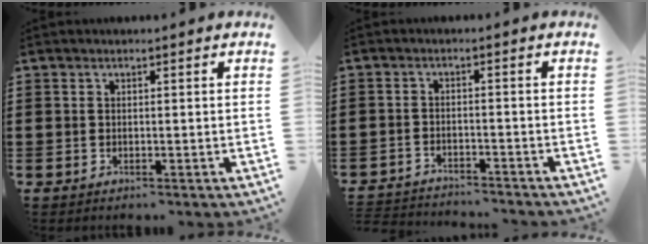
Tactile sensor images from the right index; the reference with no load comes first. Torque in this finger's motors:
{"motor_torque": [-2.14, 0.00, -1.05, -0.10]}